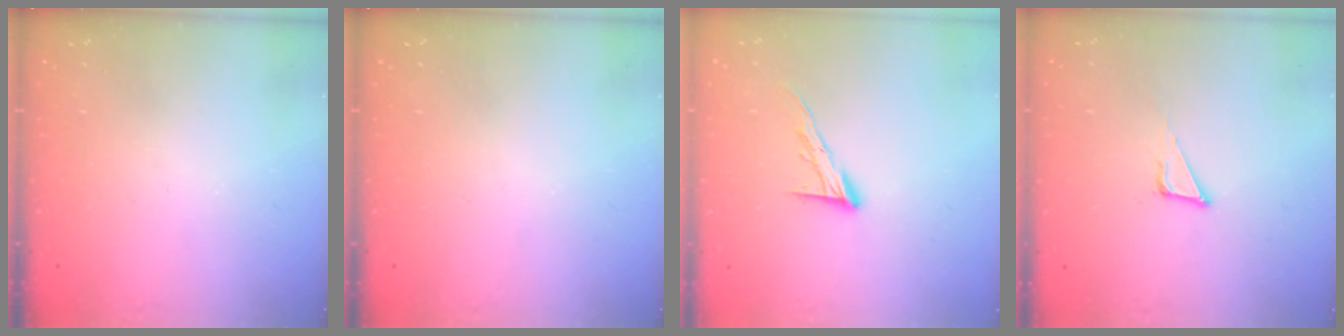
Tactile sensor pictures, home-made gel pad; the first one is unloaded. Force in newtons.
{"total": 0.0}
{"total": 9.8, "press": 9.8, "slide": 0.6}
{"total": 3.8, "press": 3.8, "slide": 0.2}